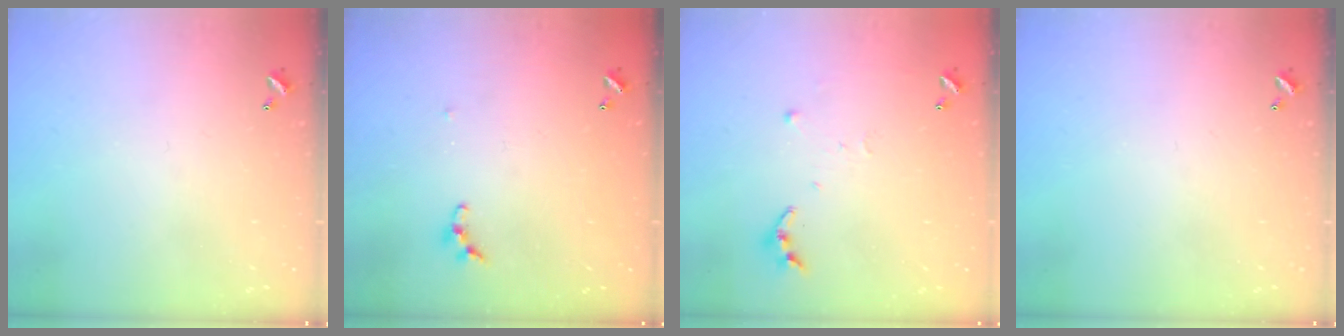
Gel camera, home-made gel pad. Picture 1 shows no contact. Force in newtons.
{"total": 4.6, "press": 4.5, "slide": 0.7}
{"total": 3.8, "press": 3.8, "slide": 0.4}
{"total": 0.0}